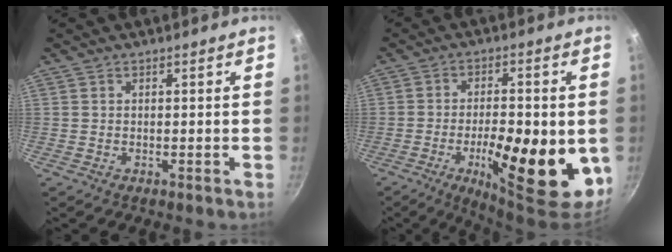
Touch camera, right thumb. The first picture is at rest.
{"total": 17.8, "force": [-4.3, 6.0, 16.1], "torque": [-0.228, 0.009, -0.060]}